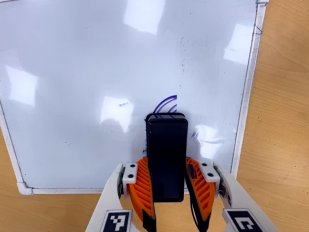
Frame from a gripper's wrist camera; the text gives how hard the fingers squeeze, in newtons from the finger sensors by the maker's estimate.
{"total": 6.7, "left": 5.5, "right": 7.9}